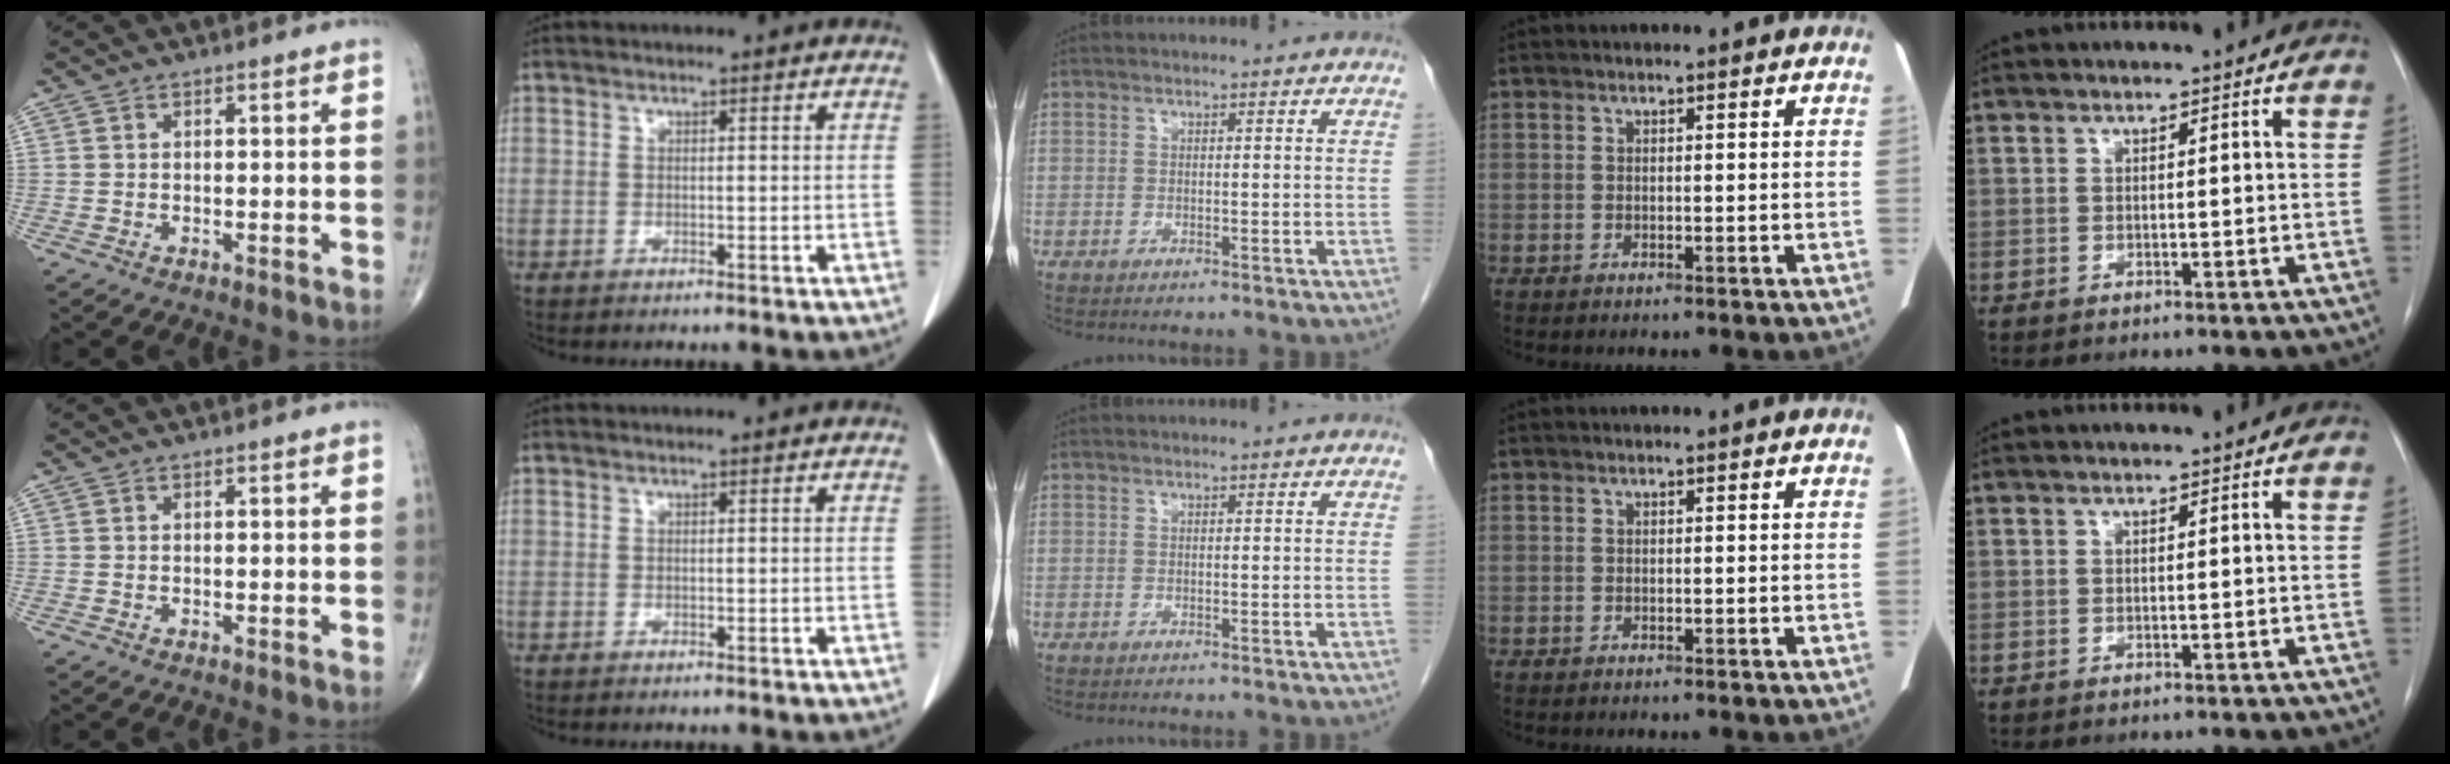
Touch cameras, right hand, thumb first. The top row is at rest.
{}